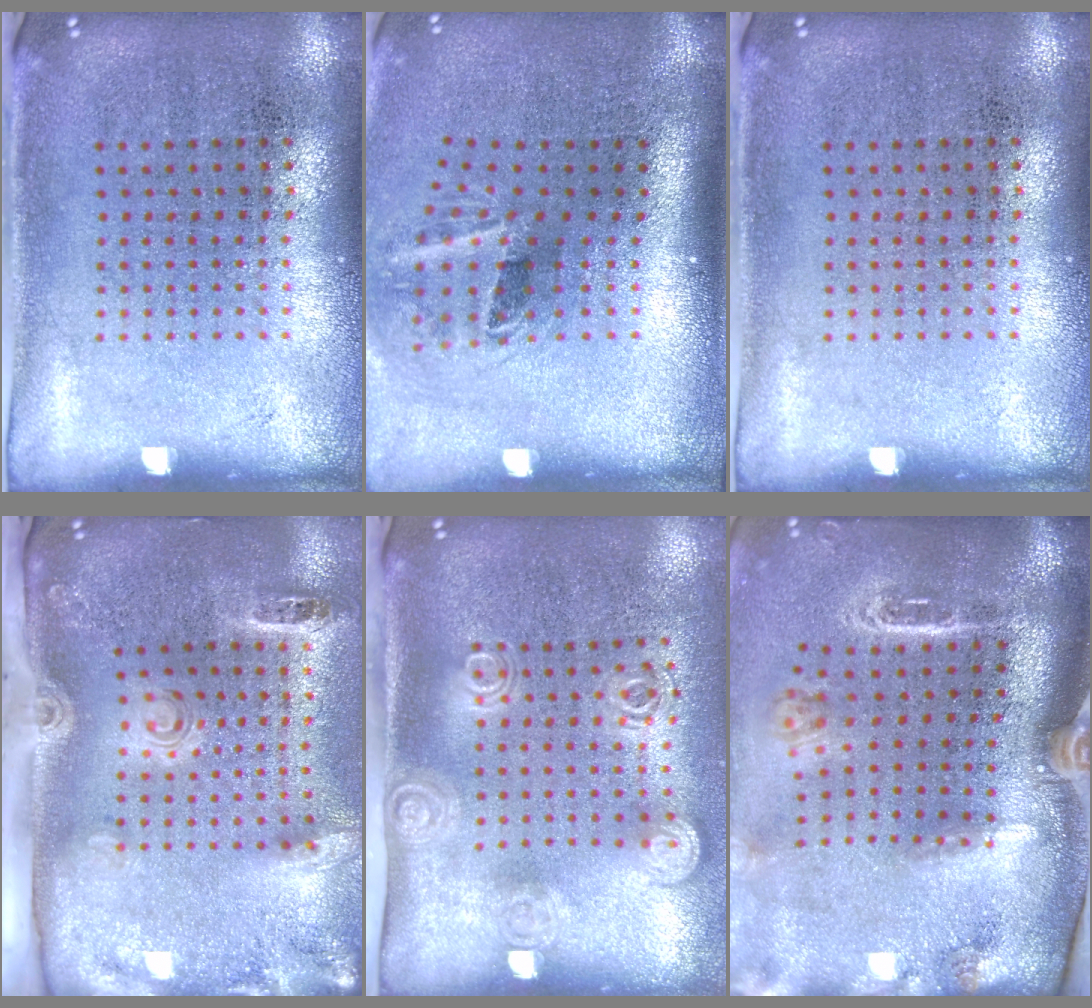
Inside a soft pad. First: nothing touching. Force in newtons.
{"total": 2.1, "press": 1.3, "slide": 1.7}
{"total": 0.0}
{"total": 2.9, "press": 2.0, "slide": 2.1}
{"total": 1.9, "press": 1.3, "slide": 1.3}
{"total": 3.0, "press": 2.1, "slide": 2.1}